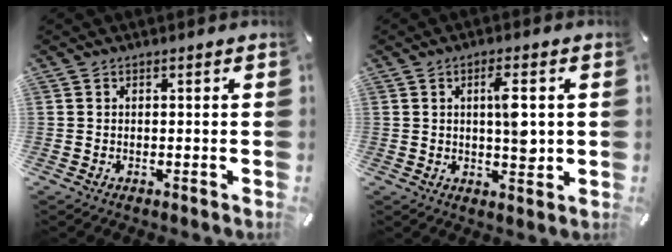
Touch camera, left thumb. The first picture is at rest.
{"total": 7.2, "force": [1.0, 2.7, 6.6], "torque": [-0.100, -0.008, 0.009]}